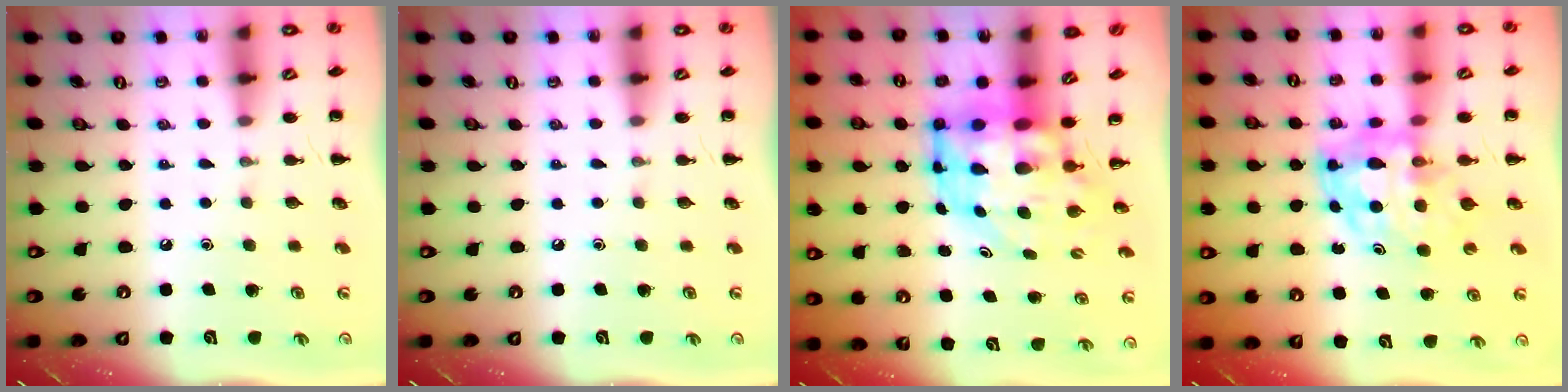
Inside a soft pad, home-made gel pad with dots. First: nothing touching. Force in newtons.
{"total": 0.0}
{"total": 9.5, "press": 9.1, "slide": 2.7}
{"total": 7.0, "press": 6.7, "slide": 2.0}